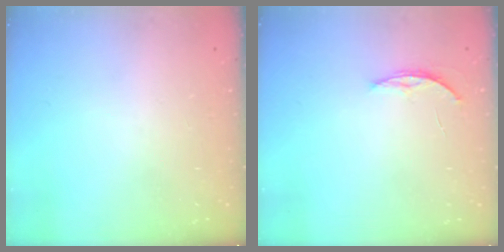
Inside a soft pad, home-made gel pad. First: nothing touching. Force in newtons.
{"total": 3.7, "press": 3.7, "slide": 0.5}